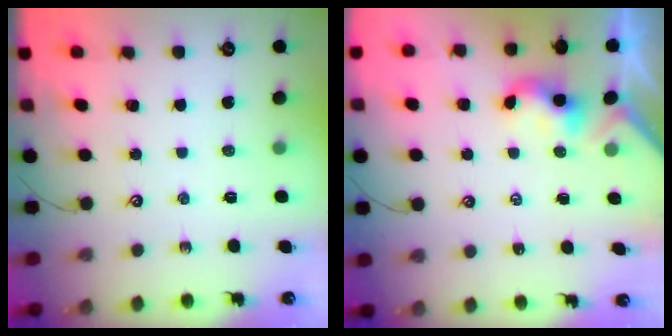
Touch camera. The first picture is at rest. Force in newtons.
{"total": 2.5, "press": 2.5, "slide": 0.1}